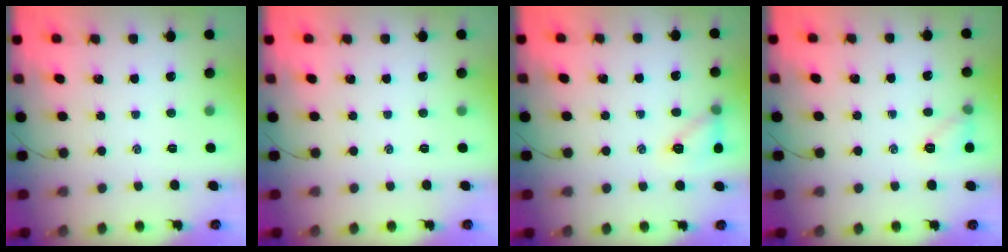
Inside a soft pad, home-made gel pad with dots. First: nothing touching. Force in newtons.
{"total": 0.0}
{"total": 9.5, "press": 9.5, "slide": 0.9}
{"total": 6.9, "press": 6.8, "slide": 1.1}